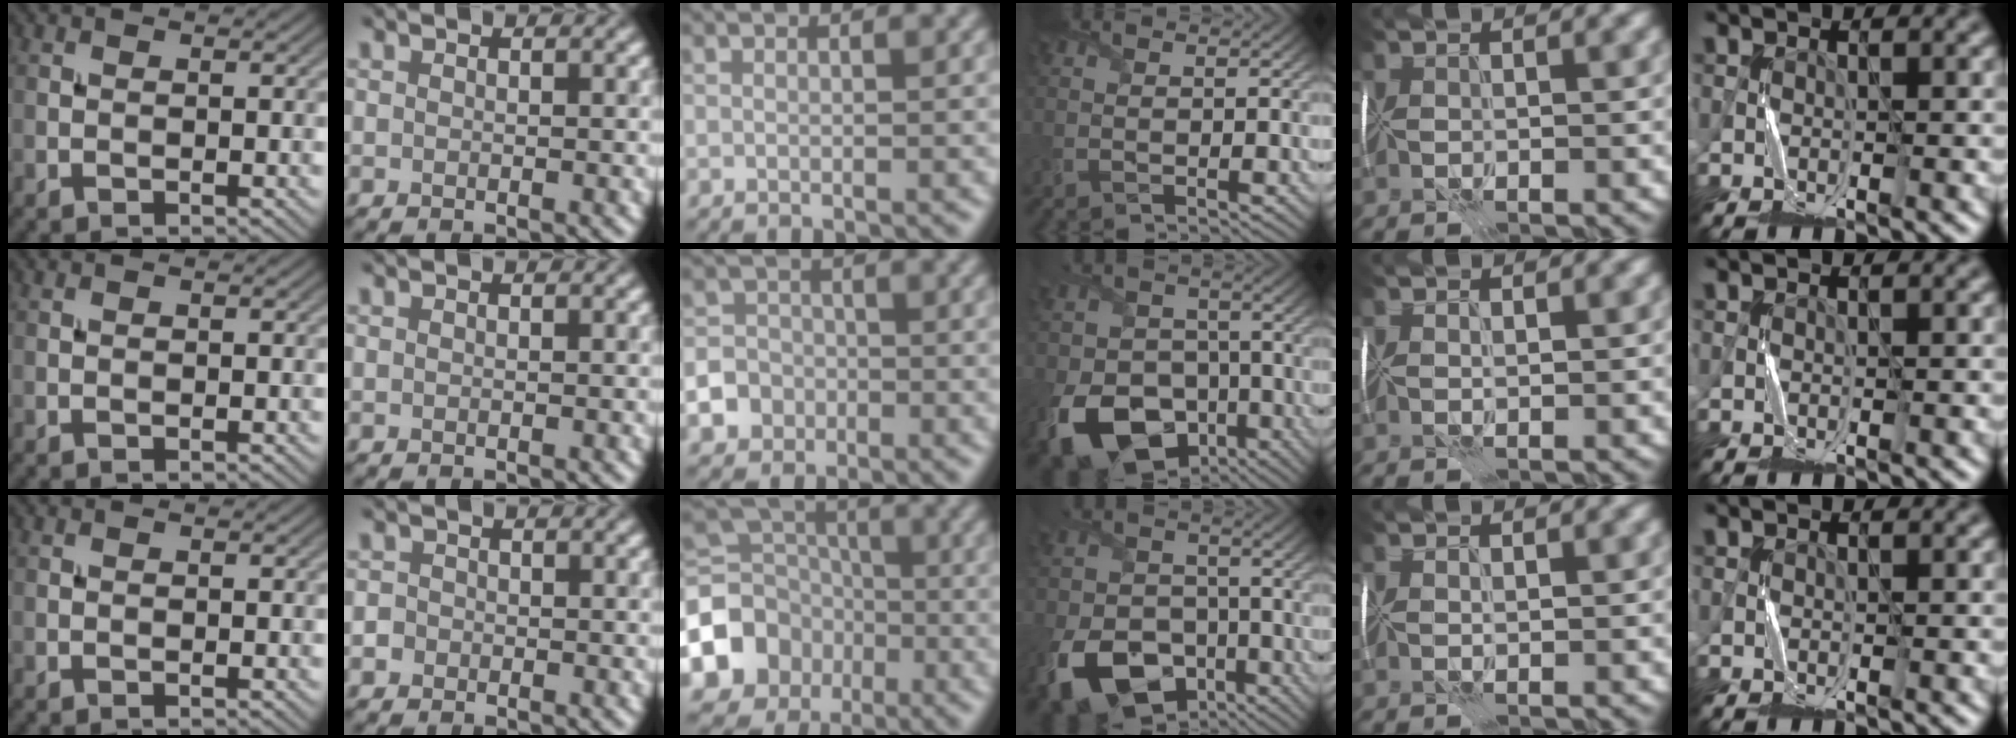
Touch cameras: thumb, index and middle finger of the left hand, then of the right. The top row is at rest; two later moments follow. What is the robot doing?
{"motion": "fold", "object": "handkerchief"}